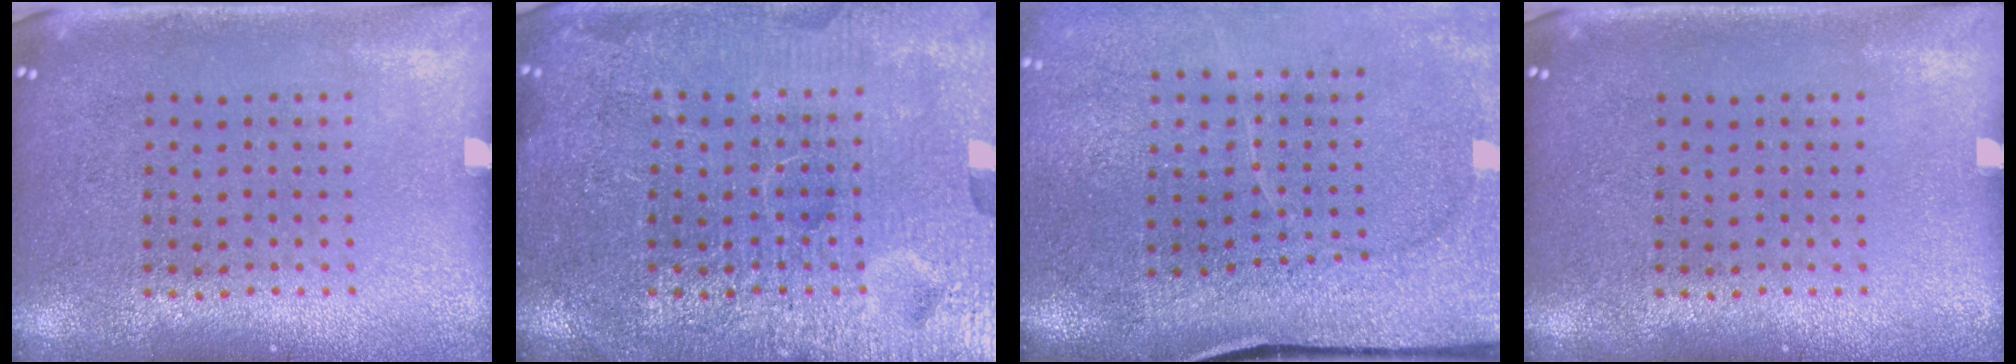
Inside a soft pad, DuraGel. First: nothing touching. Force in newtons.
{"total": 7.2, "press": 7.2, "slide": 1.0}
{"total": 3.8, "press": 3.1, "slide": 2.3}
{"total": 0.0}